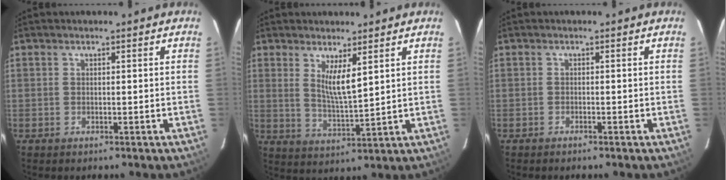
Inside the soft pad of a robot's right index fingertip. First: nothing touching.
{"total": 6.2, "force": [2.9, 1.1, 5.4], "torque": [-0.099, -0.016, 0.057]}
{"total": 0.5, "force": [-0.5, 0.1, 0.1], "torque": [-0.004, 0.000, -0.010]}